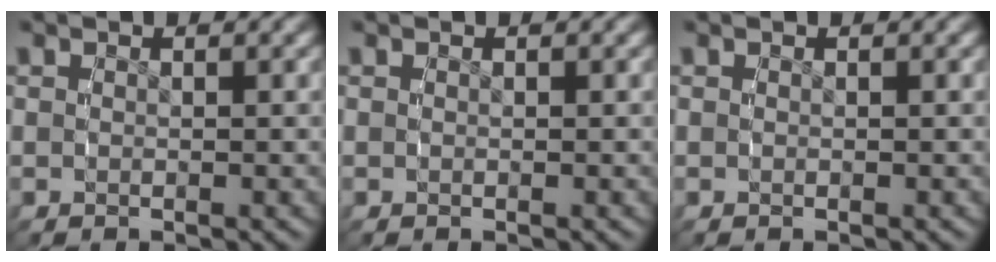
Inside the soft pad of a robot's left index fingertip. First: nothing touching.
{"total": 0.0}
{"total": 0.0}